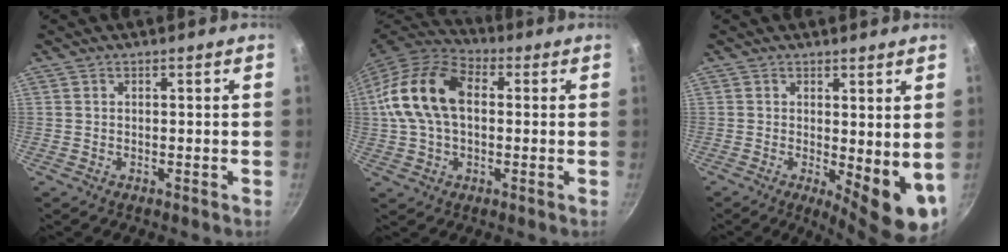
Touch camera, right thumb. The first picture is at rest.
{"total": 16.5, "force": [1.7, 10.6, 12.6], "torque": [-0.226, 0.030, 0.016]}
{"total": 9.4, "force": [0.0, 3.4, 8.8], "torque": [-0.096, -0.016, 0.008]}